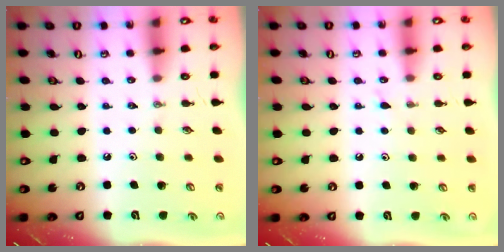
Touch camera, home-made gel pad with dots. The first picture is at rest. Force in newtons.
{"total": 4.7, "press": 4.7, "slide": 0.4}